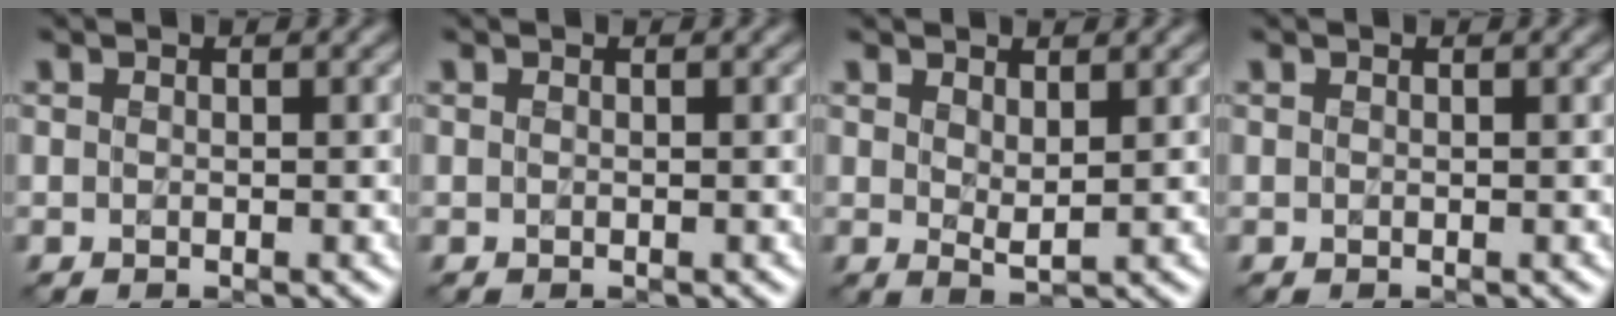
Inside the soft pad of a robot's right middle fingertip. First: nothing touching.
{"total": 0.0}
{"total": 1.2, "force": [0.8, 0.2, 0.9], "torque": [-0.021, -0.004, 0.018]}
{"total": 0.0}